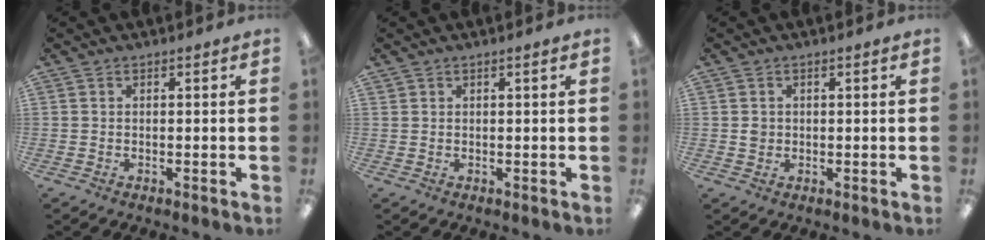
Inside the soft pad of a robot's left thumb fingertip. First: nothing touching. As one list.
[{"total": 0.7, "force": [0.5, 0.2, 0.5], "torque": [-0.010, 0.001, 0.009]}, {"total": 1.7, "force": [0.2, 1.5, 0.6], "torque": [-0.006, 0.002, 0.001]}]